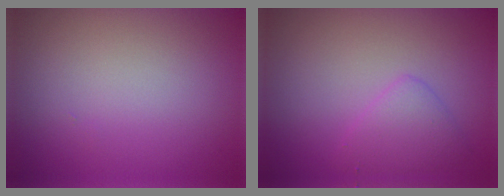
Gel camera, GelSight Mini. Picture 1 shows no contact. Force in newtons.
{"total": 2.1, "press": 2.1, "slide": 0.0}